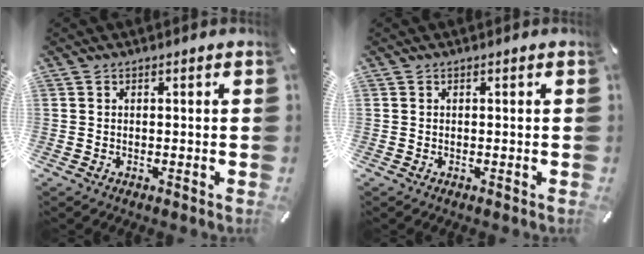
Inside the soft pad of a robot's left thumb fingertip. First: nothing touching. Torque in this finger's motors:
{"motor_torque": [-0.04, 0.00, -0.03, 0.04, 0.00]}